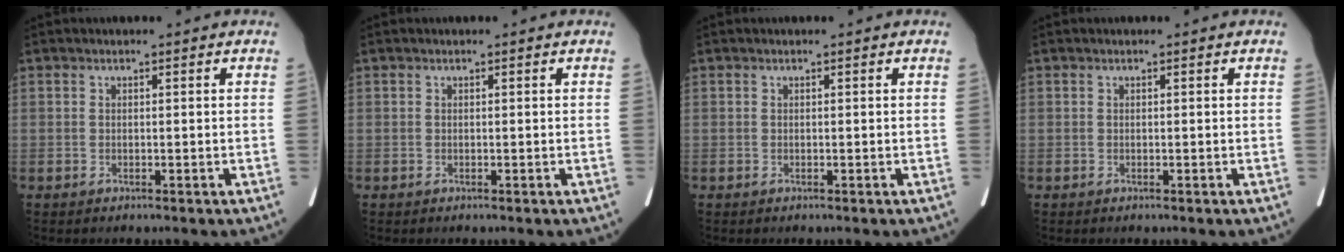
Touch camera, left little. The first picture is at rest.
{"total": 0.0}
{"total": 0.0}
{"total": 0.0}